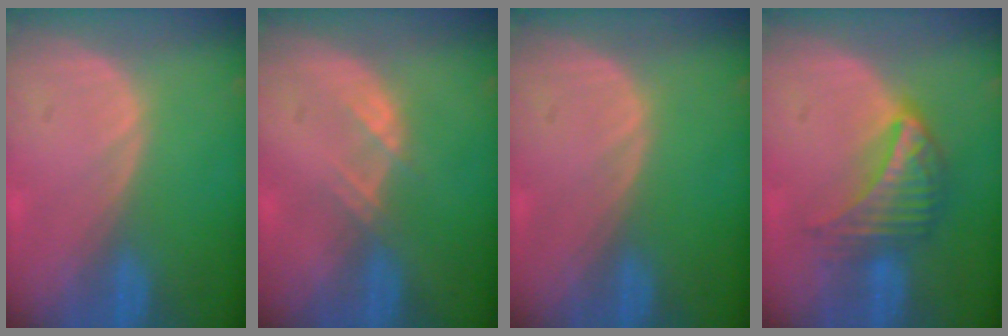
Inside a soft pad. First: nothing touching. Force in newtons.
{"total": 1.9, "press": 1.9, "slide": 0.3}
{"total": 0.0}
{"total": 7.5, "press": 6.6, "slide": 3.6}